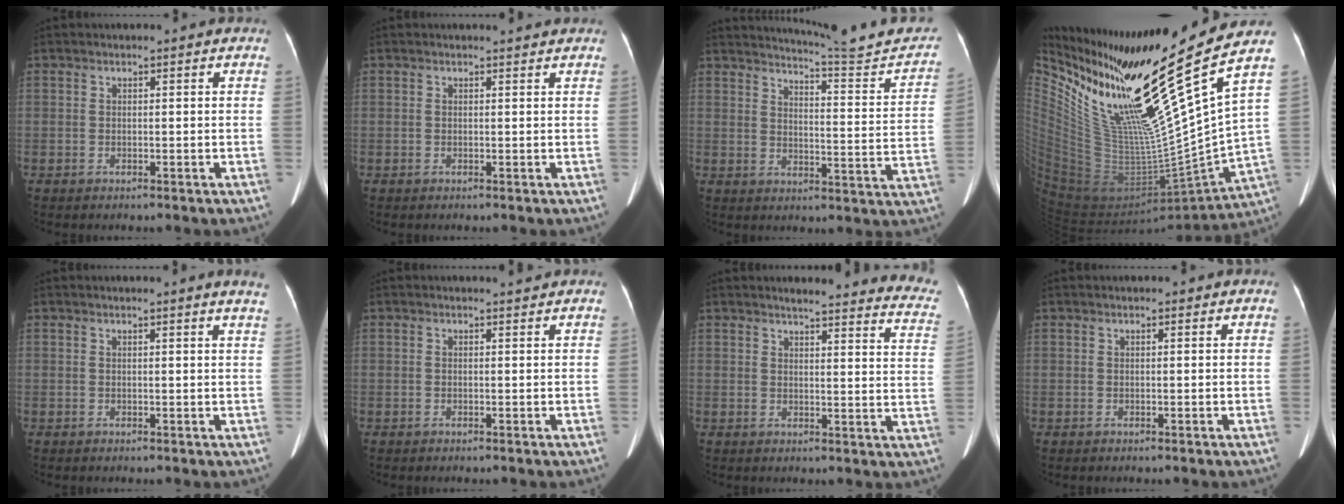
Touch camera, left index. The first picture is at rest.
{"total": 1.4, "force": [1.4, -0.2, 0.2], "torque": [-0.008, -0.001, 0.019]}
{"total": 15.7, "force": [14.9, 0.1, 4.9], "torque": [-0.064, -0.050, 0.188]}
{"total": 24.5, "force": [15.5, -0.6, 19.0], "torque": [-0.293, -0.052, 0.283]}
{"total": 3.0, "force": [2.6, -0.7, 1.4], "torque": [-0.019, -0.008, 0.021]}
{"total": 0.8, "force": [0.7, -0.3, 0.0], "torque": [-0.007, -0.007, 0.013]}
{"total": 19.3, "force": [18.3, 1.6, 6.1], "torque": [-0.056, -0.084, 0.184]}
{"total": 0.6, "force": [0.4, 0.2, 0.4], "torque": [-0.012, 0.005, 0.008]}